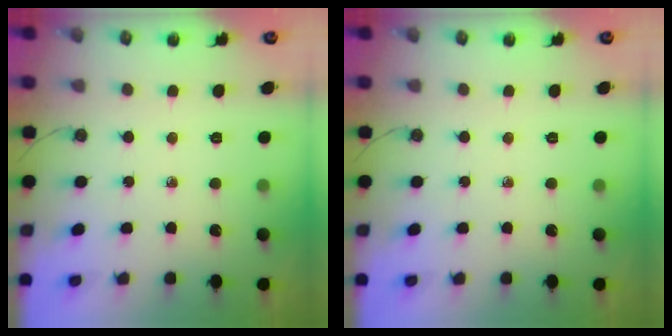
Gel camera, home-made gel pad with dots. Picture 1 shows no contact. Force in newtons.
{"total": 0.0}